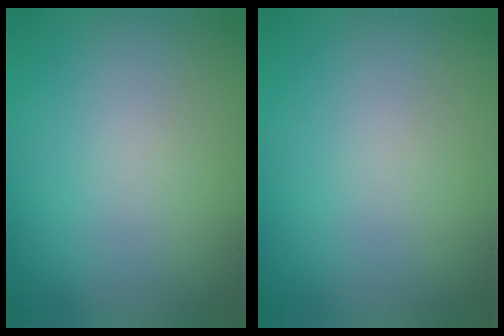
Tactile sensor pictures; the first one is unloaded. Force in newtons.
{"total": 0.0}